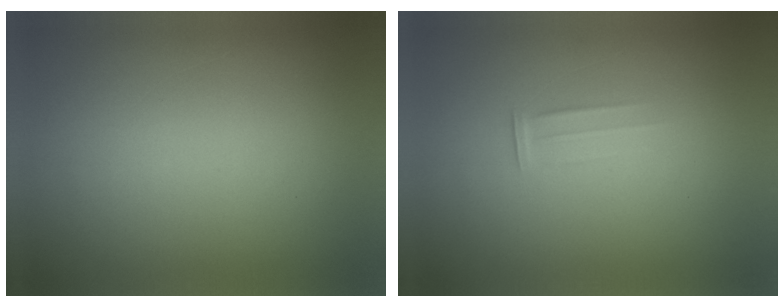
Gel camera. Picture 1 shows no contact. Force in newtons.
{"total": 1.9}